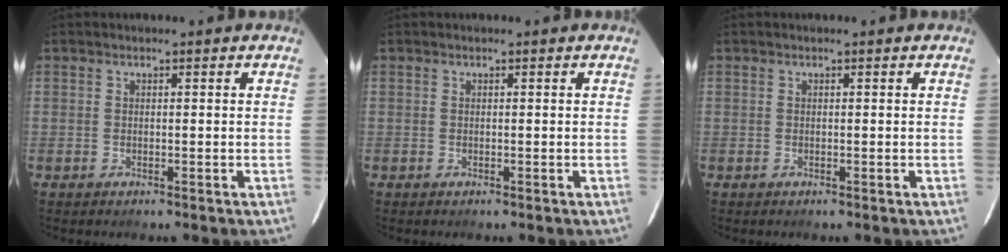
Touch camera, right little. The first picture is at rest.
{"total": 0.0}
{"total": 0.0}